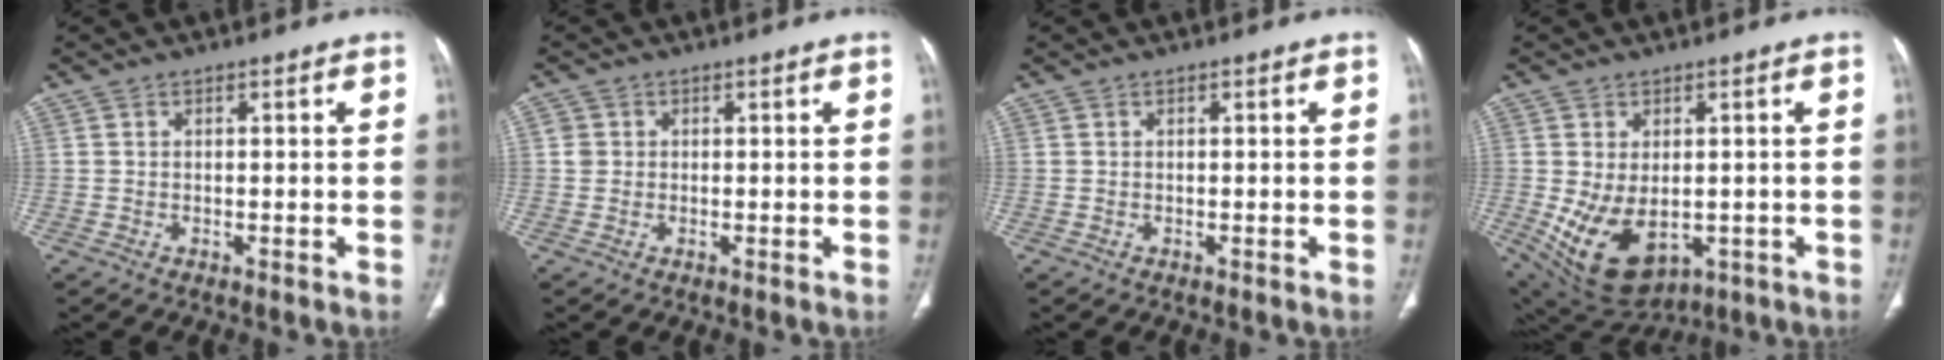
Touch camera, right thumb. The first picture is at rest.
{"total": 1.7, "force": [0.3, 1.7, 0.4], "torque": [0.001, 0.002, 0.004]}
{"total": 0.0}
{"total": 12.4, "force": [-2.2, 7.8, 9.3], "torque": [-0.157, -0.010, -0.006]}